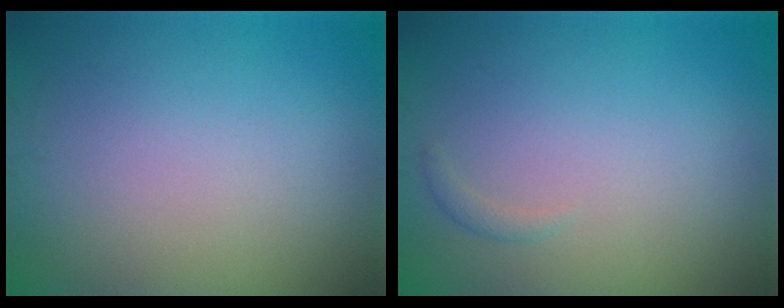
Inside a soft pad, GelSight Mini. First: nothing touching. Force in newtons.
{"total": 0.6, "press": 0.6, "slide": 0.0}